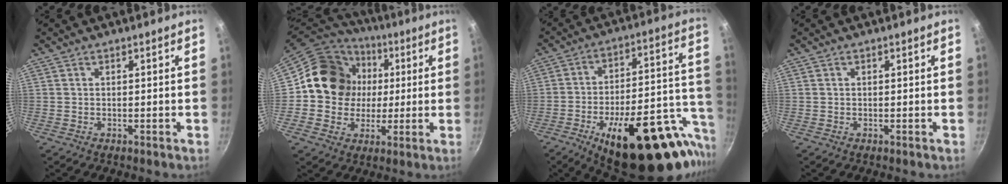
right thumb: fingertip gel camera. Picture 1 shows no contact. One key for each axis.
{"total": 16.2, "fx": 1.7, "fy": 14.6, "fz": 6.8, "tx": -0.092, "ty": 0.017, "tz": 0.019}
{"total": 31.6, "fx": -15.9, "fy": 12.6, "fz": 24.2, "tx": -0.281, "ty": 0.072, "tz": -0.220}
{"total": 0.0}